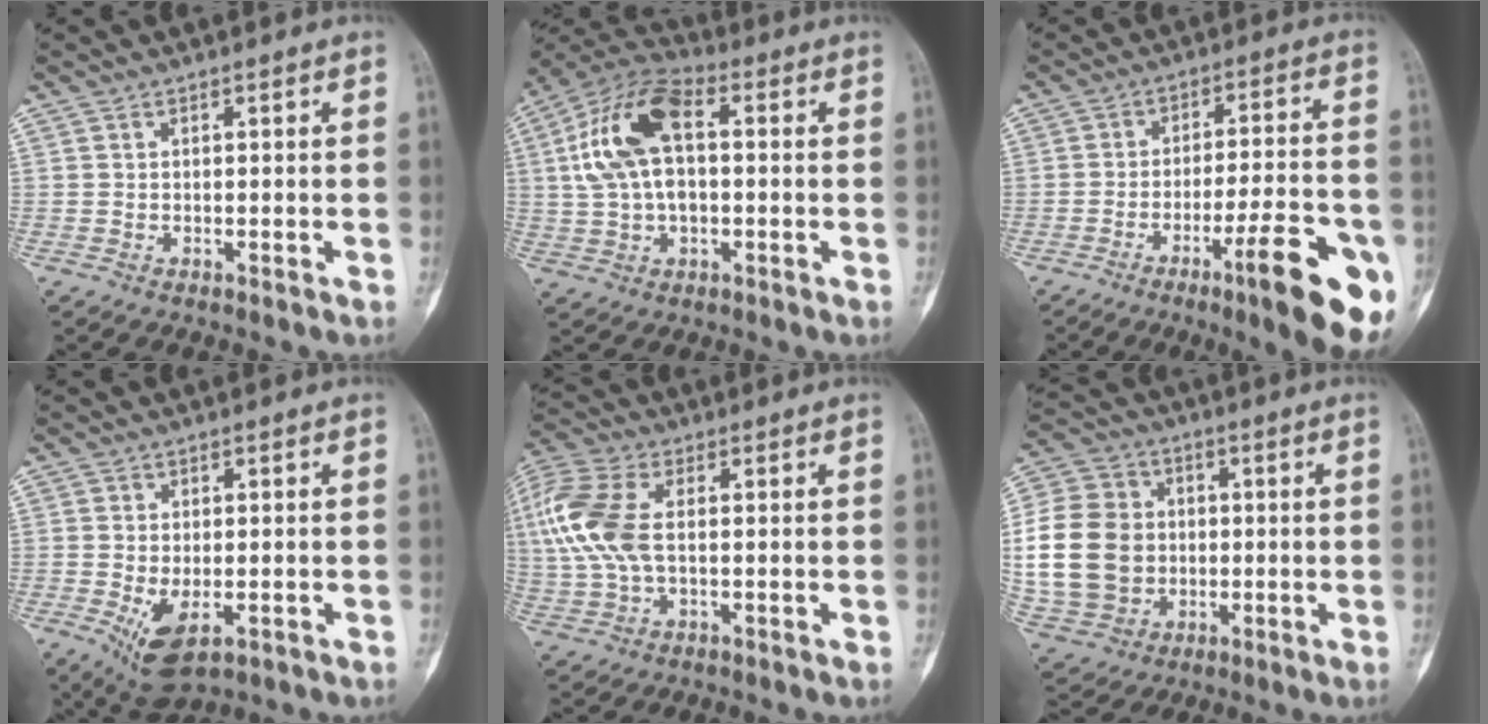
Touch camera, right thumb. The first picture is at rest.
{"total": 14.9, "force": [2.1, 8.1, 12.4], "torque": [-0.243, 0.033, 0.033]}
{"total": 16.3, "force": [-7.4, 3.1, 14.1], "torque": [-0.167, 0.029, -0.100]}
{"total": 7.5, "force": [-2.4, 3.8, 6.0], "torque": [-0.102, -0.009, -0.028]}
{"total": 13.2, "force": [1.4, 7.4, 10.9], "torque": [-0.263, 0.017, 0.027]}
{"total": 18.6, "force": [-0.3, 15.4, 10.4], "torque": [-0.202, 0.017, 0.004]}